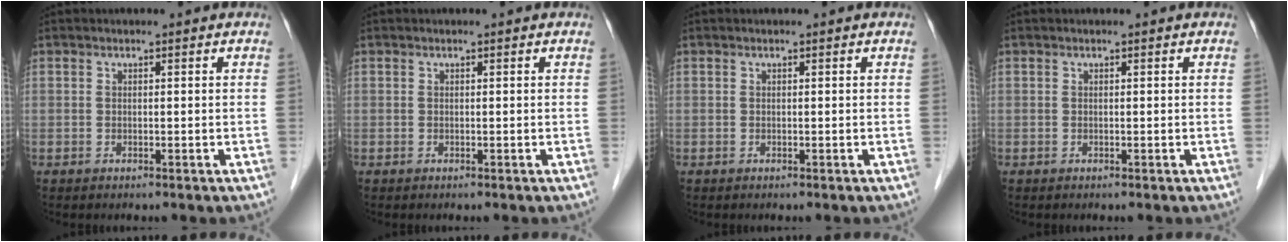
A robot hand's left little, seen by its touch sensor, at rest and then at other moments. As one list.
[{"total": 0.0}, {"total": 0.0}, {"total": 0.0}]